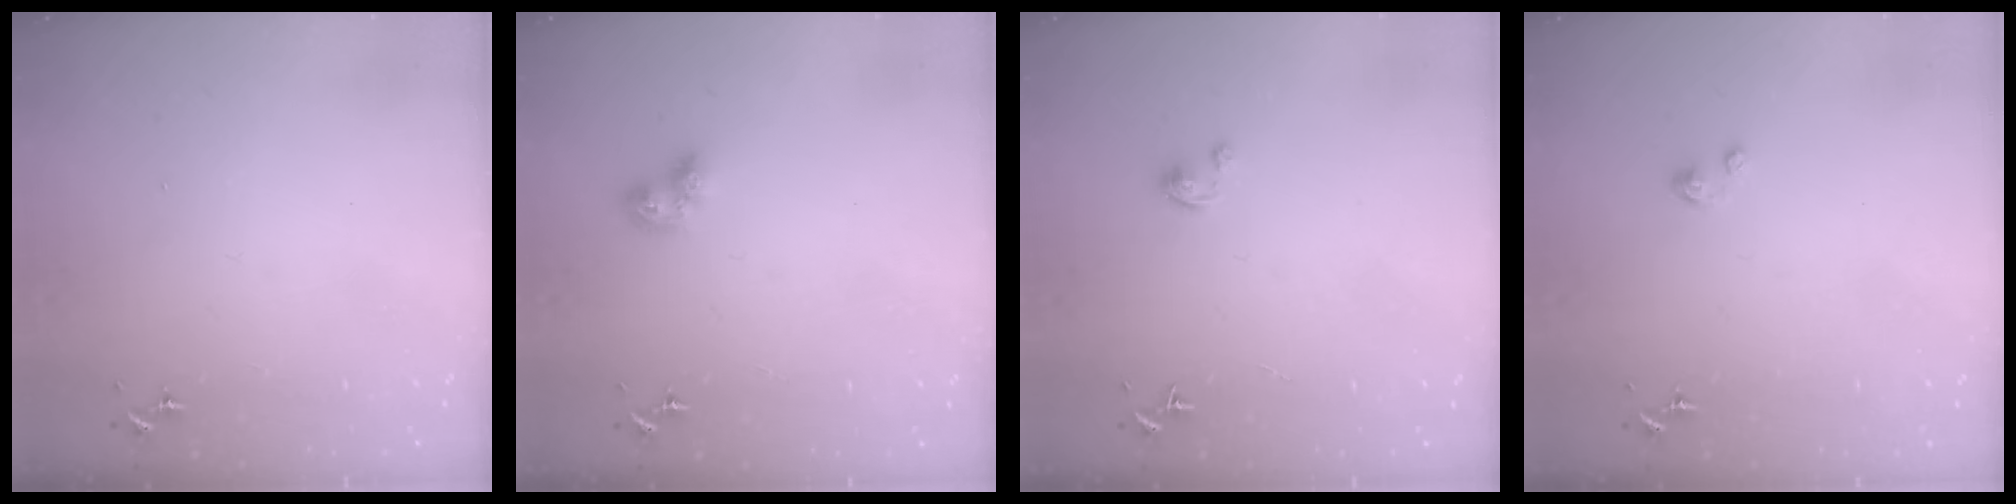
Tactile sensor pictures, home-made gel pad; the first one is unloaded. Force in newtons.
{"total": 6.0, "press": 6.0, "slide": 0.3}
{"total": 2.7, "press": 2.7, "slide": 0.3}
{"total": 3.8, "press": 3.8, "slide": 0.4}